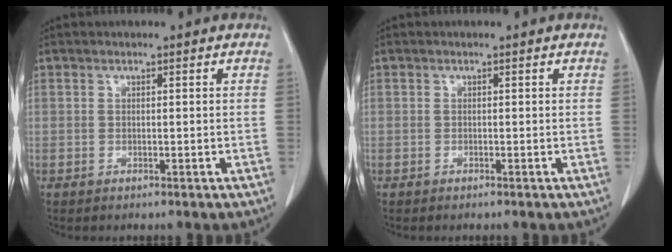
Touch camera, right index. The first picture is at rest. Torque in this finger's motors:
{"motor_torque": [0.19, -0.09, -0.02, -0.01]}